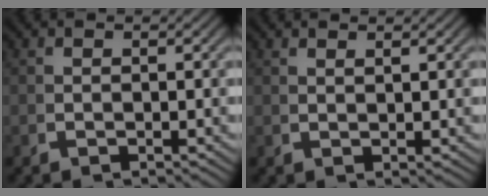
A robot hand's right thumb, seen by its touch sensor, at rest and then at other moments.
{"total": 1.2, "force": [1.0, -0.3, 0.4], "torque": [-0.005, 0.002, 0.023]}